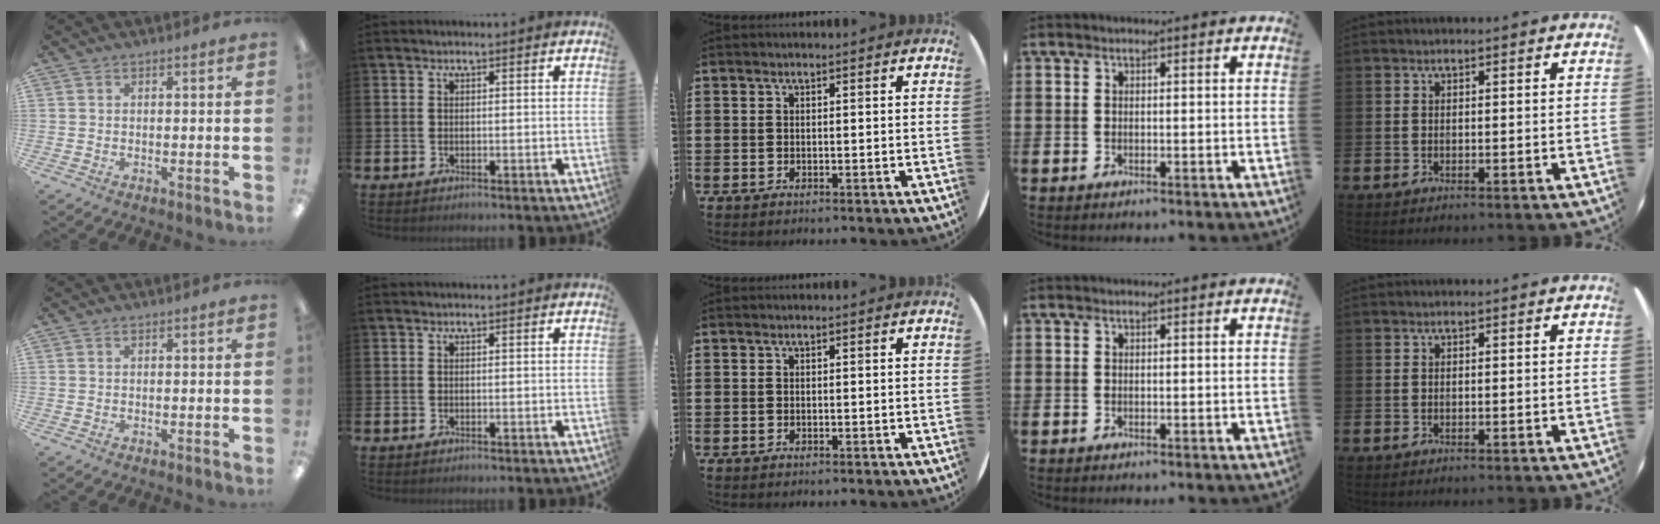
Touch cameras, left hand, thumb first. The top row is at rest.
{}